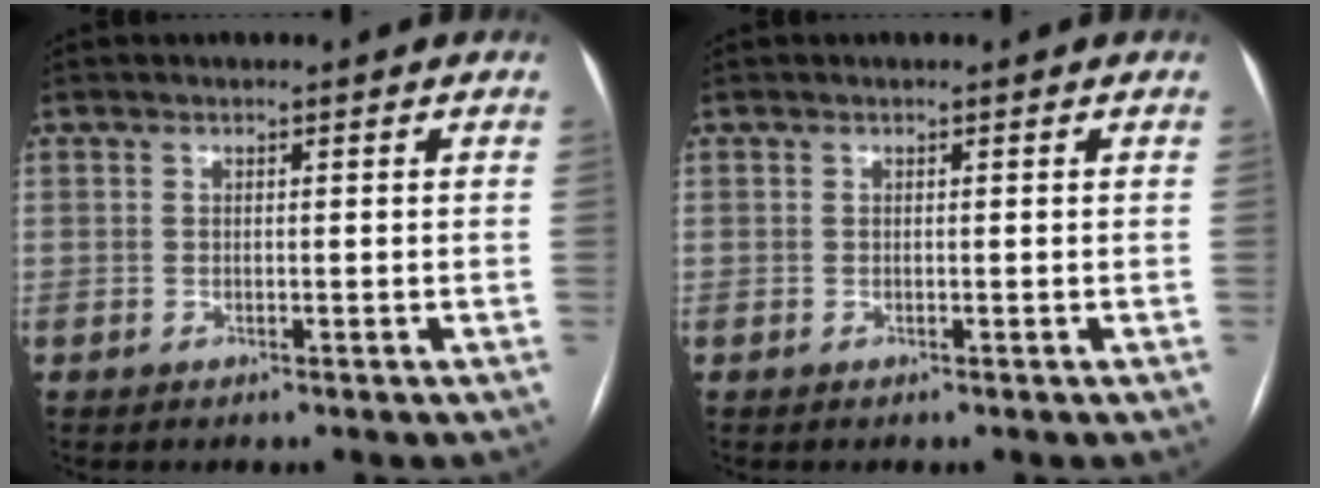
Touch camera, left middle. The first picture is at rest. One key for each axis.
{"total": 0.0}